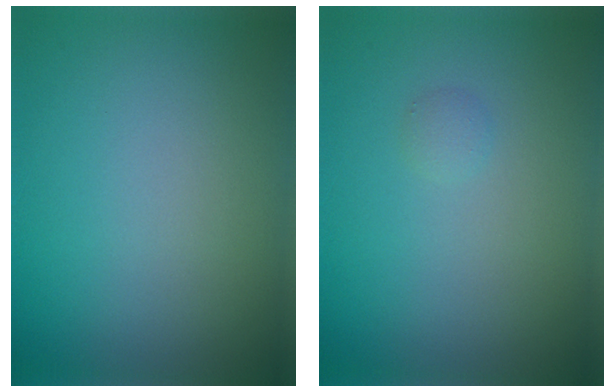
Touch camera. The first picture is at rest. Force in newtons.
{"total": 0.6, "press": 0.6, "slide": 0.0}